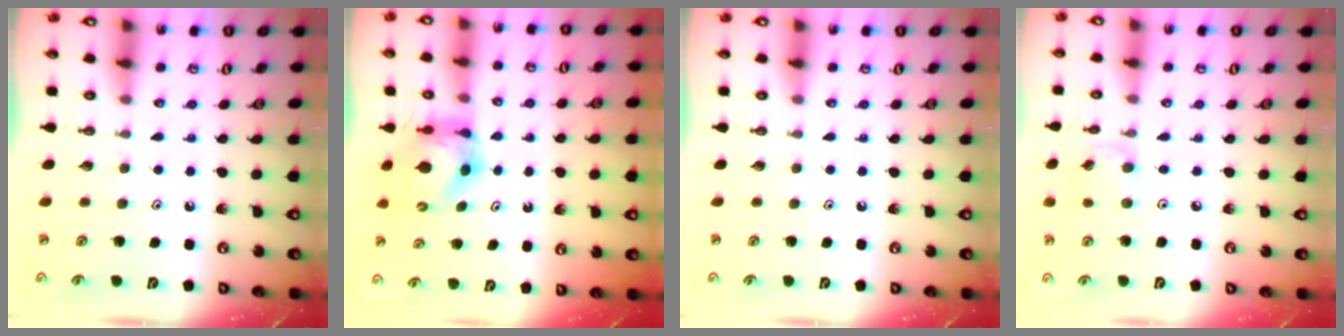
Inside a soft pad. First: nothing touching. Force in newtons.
{"total": 5.9, "press": 5.9, "slide": 0.7}
{"total": 0.0}
{"total": 4.1, "press": 4.1, "slide": 0.7}